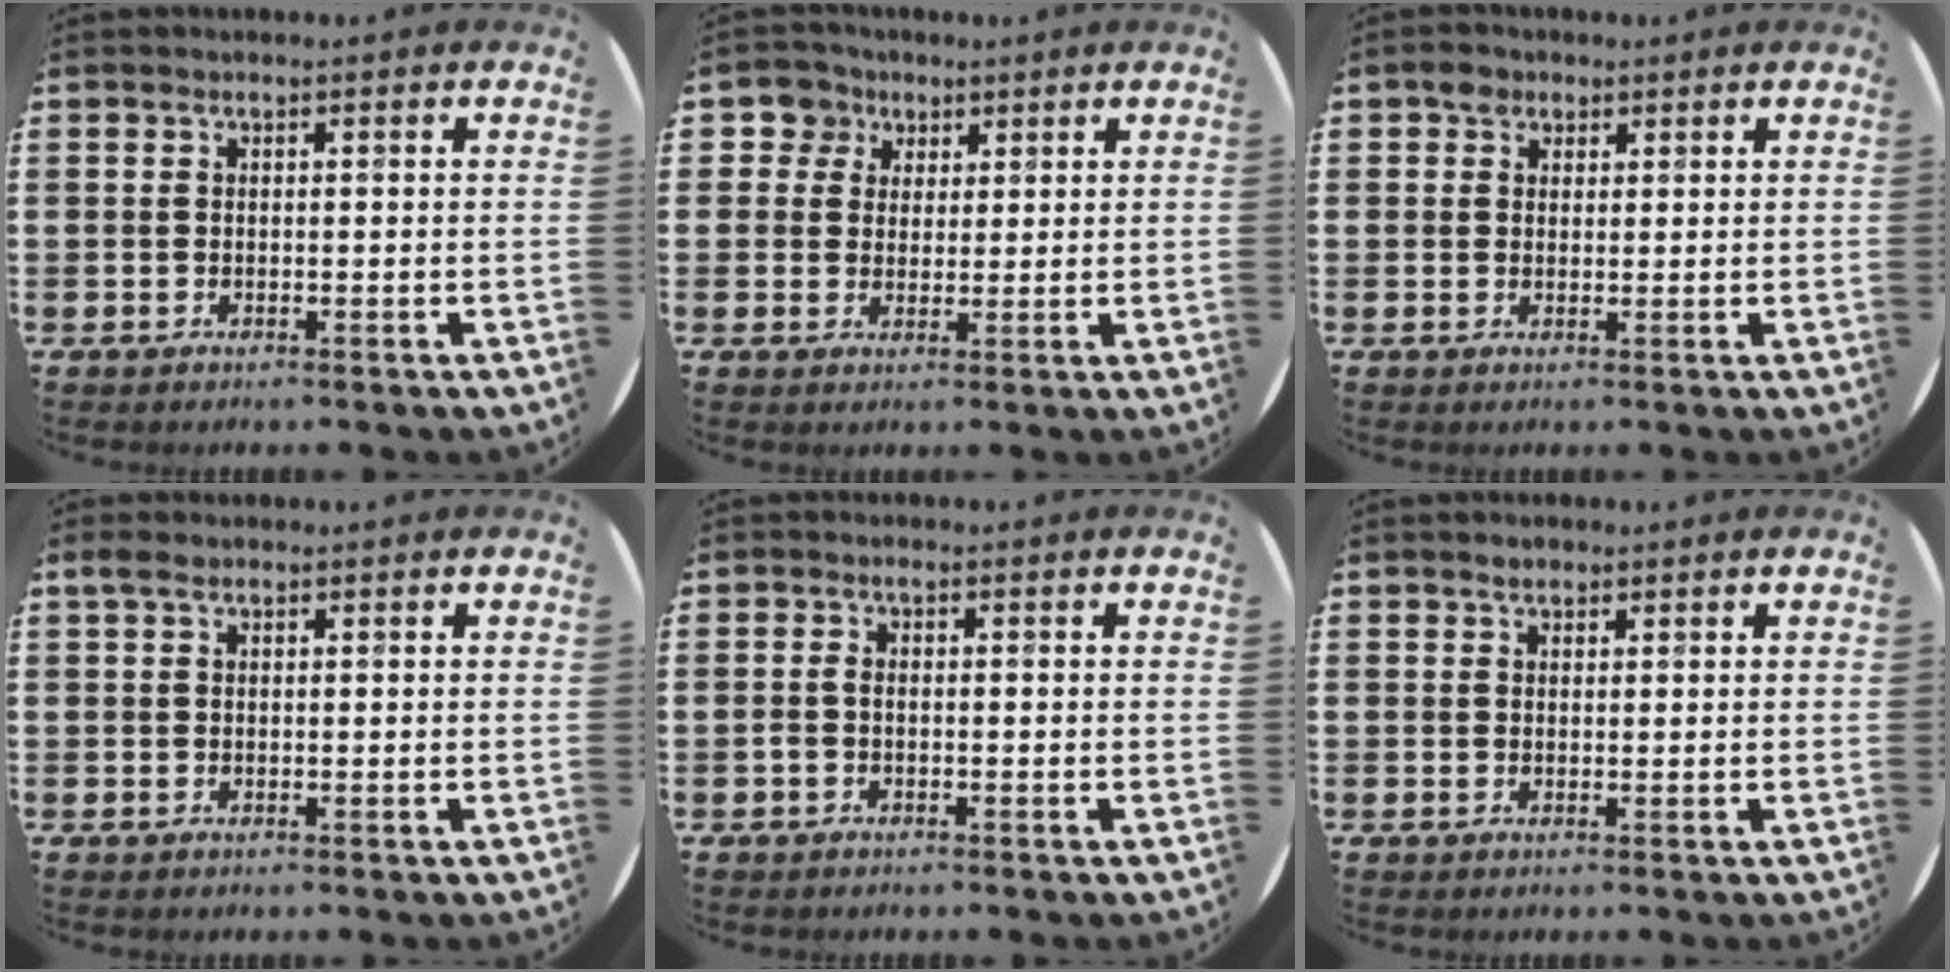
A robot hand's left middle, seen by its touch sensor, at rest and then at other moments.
{"total": 4.3, "force": [2.5, 3.5, 0.5], "torque": [-0.019, 0.011, 0.044]}
{"total": 2.2, "force": [1.5, 1.5, 0.3], "torque": [0.008, 0.000, 0.026]}
{"total": 0.9, "force": [0.5, 0.5, 0.5], "torque": [-0.002, 0.002, 0.007]}
{"total": 0.7, "force": [-0.2, 0.2, 0.7], "torque": [-0.015, -0.002, -0.004]}
{"total": 1.0, "force": [0.9, 0.5, 0.2], "torque": [-0.004, 0.004, 0.017]}